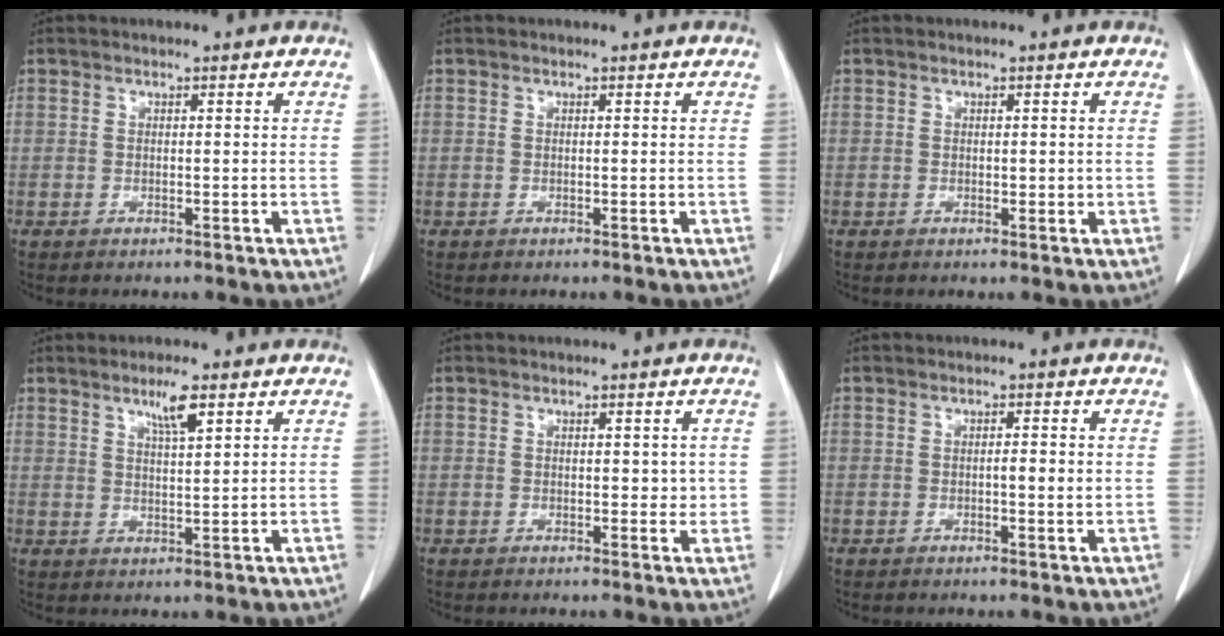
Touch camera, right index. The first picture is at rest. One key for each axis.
{"total": 0.0}
{"total": 0.8, "fx": 0.2, "fy": 0.5, "fz": 0.6, "tx": -0.003, "ty": 0.001, "tz": 0.005}
{"total": 4.1, "fx": 2.5, "fy": 0.3, "fz": 3.2, "tx": -0.058, "ty": -0.002, "tz": 0.045}
{"total": 2.0, "fx": 0.4, "fy": 1.2, "fz": 1.5, "tx": -0.014, "ty": -0.001, "tz": 0.005}
{"total": 1.6, "fx": 0.0, "fy": 0.3, "fz": 1.6, "tx": -0.027, "ty": 0.001, "tz": 0.000}